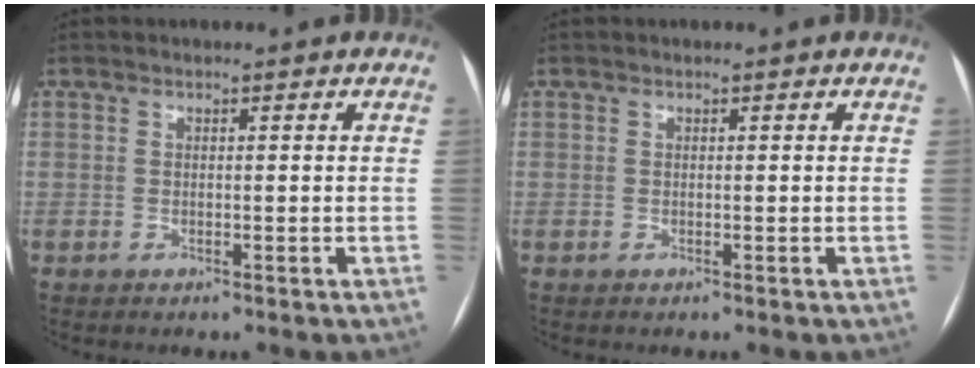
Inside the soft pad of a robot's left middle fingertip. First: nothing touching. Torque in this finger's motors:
{"motor_torque": [-0.16, -0.16, -0.08, -0.01]}